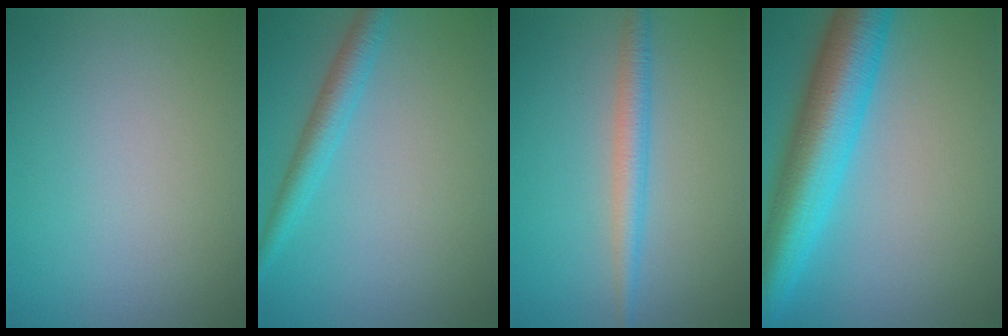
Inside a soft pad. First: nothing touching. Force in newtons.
{"total": 2.8, "press": 2.7, "slide": 0.2}
{"total": 2.6, "press": 2.6, "slide": 0.0}
{"total": 9.7, "press": 9.7, "slide": 0.3}